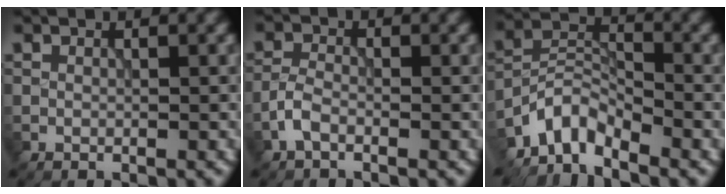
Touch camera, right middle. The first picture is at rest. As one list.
[{"total": 1.8, "force": [-1.1, 0.8, 1.1], "torque": [-0.024, 0.004, -0.029]}, {"total": 4.0, "force": [-3.5, 1.3, 1.3], "torque": [-0.018, 0.005, -0.084]}]